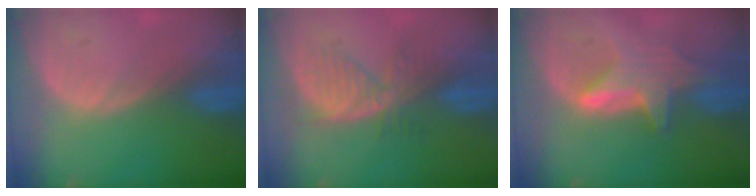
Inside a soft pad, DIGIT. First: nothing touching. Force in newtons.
{"total": 6.4, "press": 6.2, "slide": 1.7}
{"total": 6.9, "press": 6.4, "slide": 2.5}